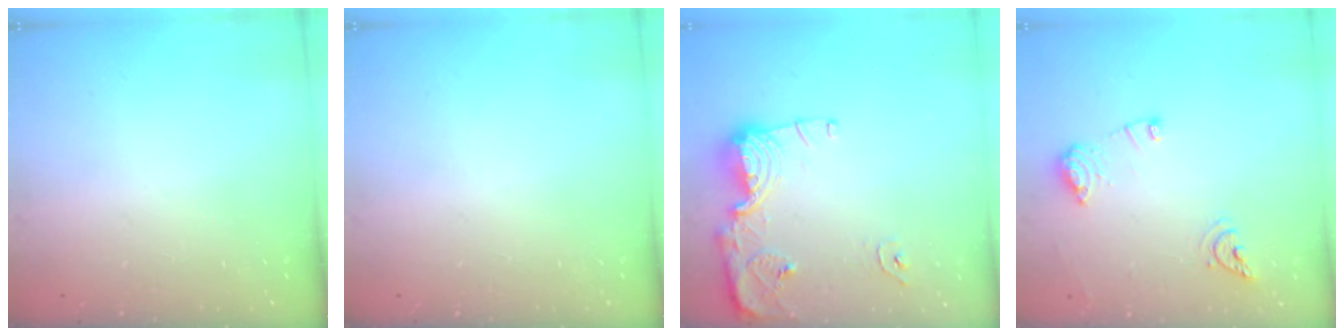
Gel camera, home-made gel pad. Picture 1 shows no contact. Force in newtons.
{"total": 0.0}
{"total": 13.8, "press": 13.8, "slide": 1.3}
{"total": 10.3, "press": 10.2, "slide": 1.1}